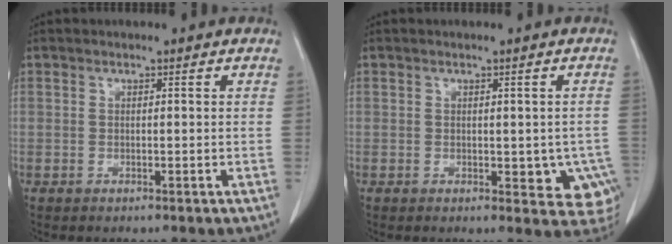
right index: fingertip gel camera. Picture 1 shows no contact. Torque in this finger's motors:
{"motor_torque": [0.07, -0.03, 0.08, 0.02]}